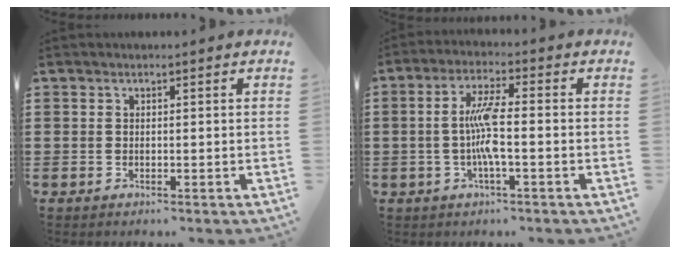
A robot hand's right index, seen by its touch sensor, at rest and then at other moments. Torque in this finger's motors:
{"motor_torque": [1.63, -0.39, 0.70, 0.21]}